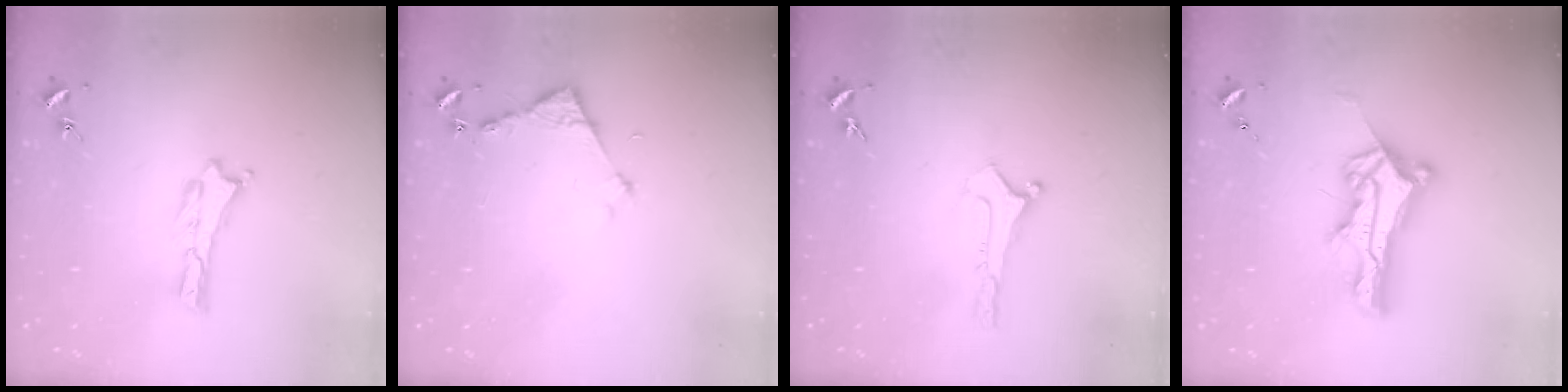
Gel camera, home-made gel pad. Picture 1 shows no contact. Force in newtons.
{"total": 3.5, "press": 3.5, "slide": 0.3}
{"total": 0.0}
{"total": 10.1, "press": 10.0, "slide": 0.7}